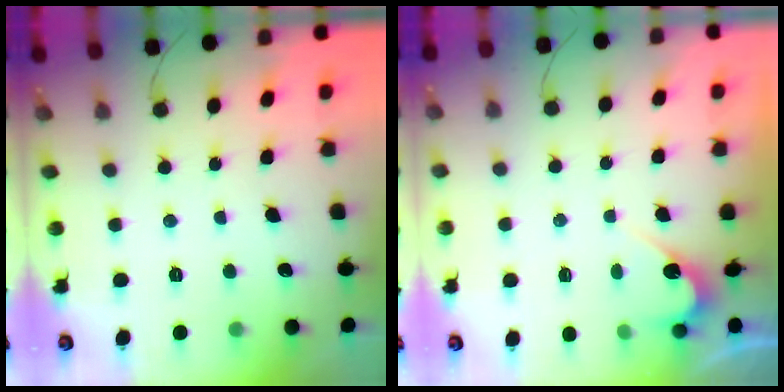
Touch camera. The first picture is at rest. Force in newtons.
{"total": 3.6, "press": 3.6, "slide": 0.2}